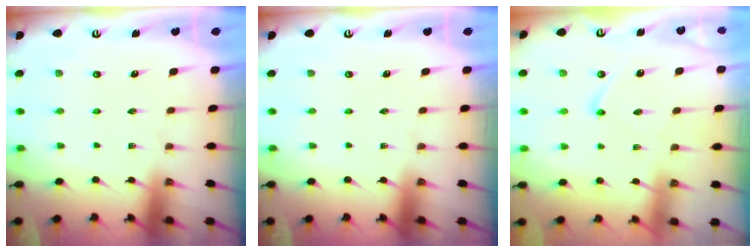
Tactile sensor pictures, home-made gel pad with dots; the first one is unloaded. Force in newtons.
{"total": 0.0}
{"total": 5.9, "press": 5.9, "slide": 0.7}